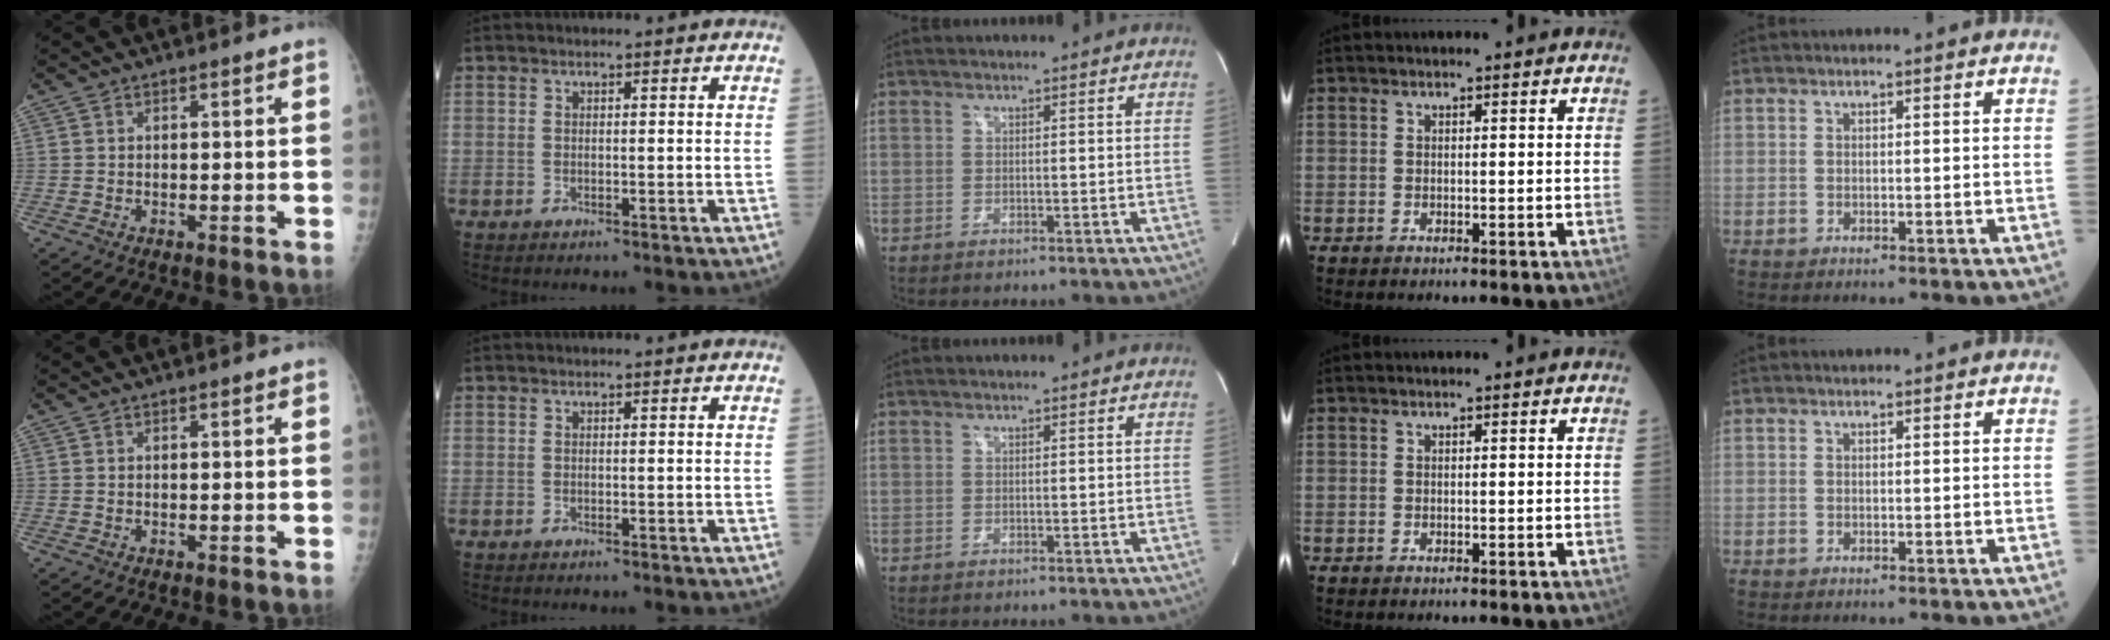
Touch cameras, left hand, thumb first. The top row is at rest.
{}